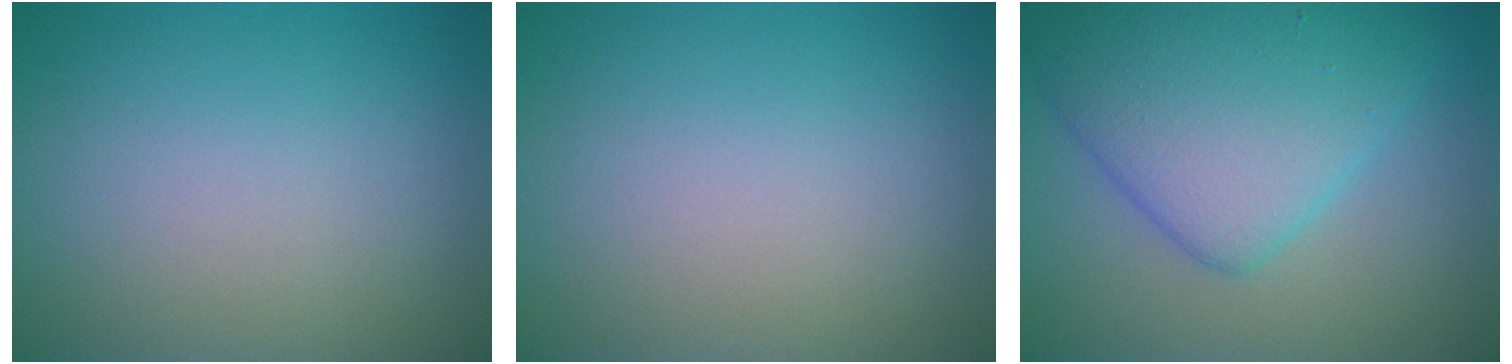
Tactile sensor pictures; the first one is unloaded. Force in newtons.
{"total": 0.0}
{"total": 7.5, "press": 7.5, "slide": 0.2}